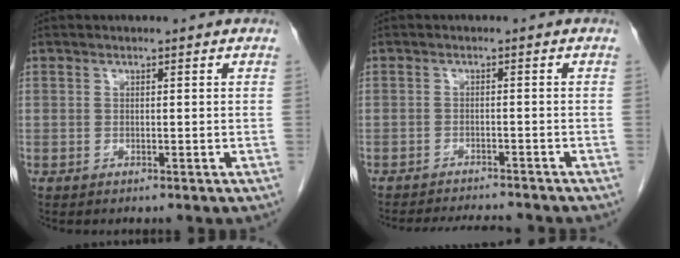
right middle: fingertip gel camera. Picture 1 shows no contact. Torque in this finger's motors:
{"motor_torque": [0.23, -0.20, 0.02, 0.01]}